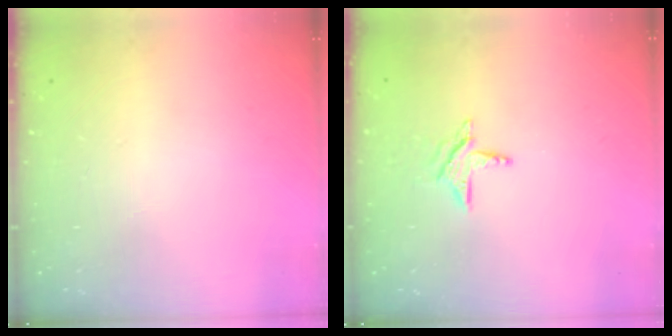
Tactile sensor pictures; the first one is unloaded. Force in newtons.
{"total": 6.2, "press": 6.1, "slide": 0.7}